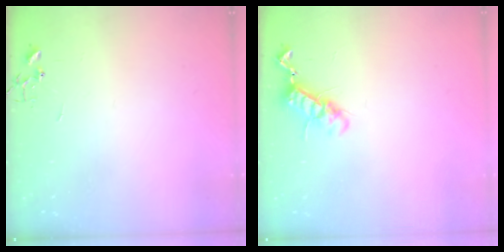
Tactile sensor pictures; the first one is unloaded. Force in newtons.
{"total": 11.1, "press": 11.1, "slide": 0.3}